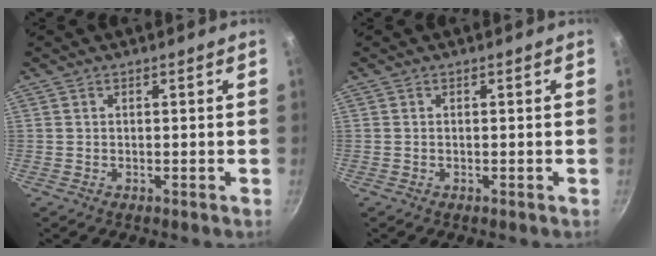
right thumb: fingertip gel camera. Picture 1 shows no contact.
{"total": 0.0}